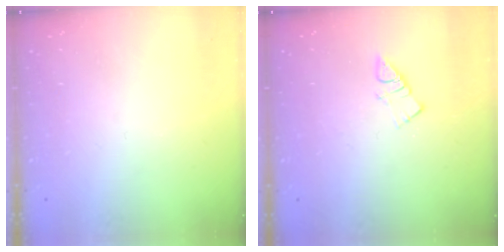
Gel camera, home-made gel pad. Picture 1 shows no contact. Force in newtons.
{"total": 4.0, "press": 4.0, "slide": 0.4}